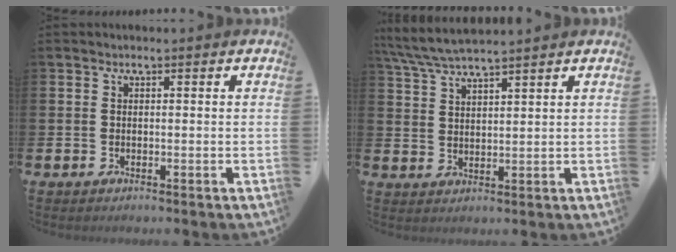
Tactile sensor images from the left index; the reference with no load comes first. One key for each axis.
{"total": 5.2, "fx": 4.8, "fy": 0.2, "fz": 1.8, "tx": -0.055, "ty": -0.015, "tz": 0.088}